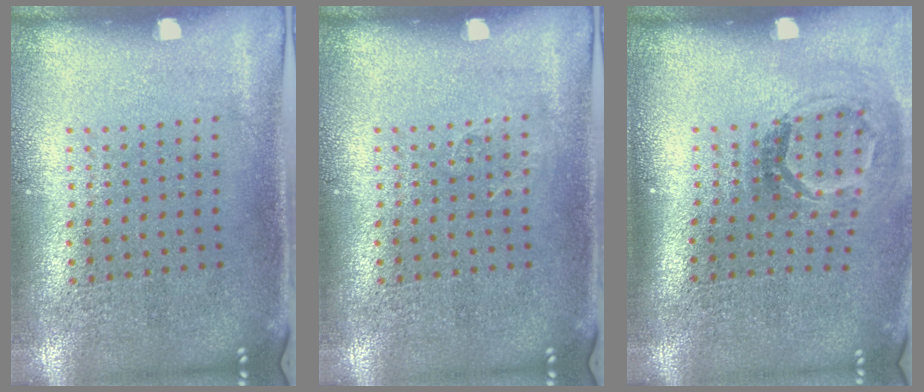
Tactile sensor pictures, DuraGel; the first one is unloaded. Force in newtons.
{"total": 0.6, "press": 0.5, "slide": 0.2}
{"total": 1.8, "press": 1.2, "slide": 1.4}